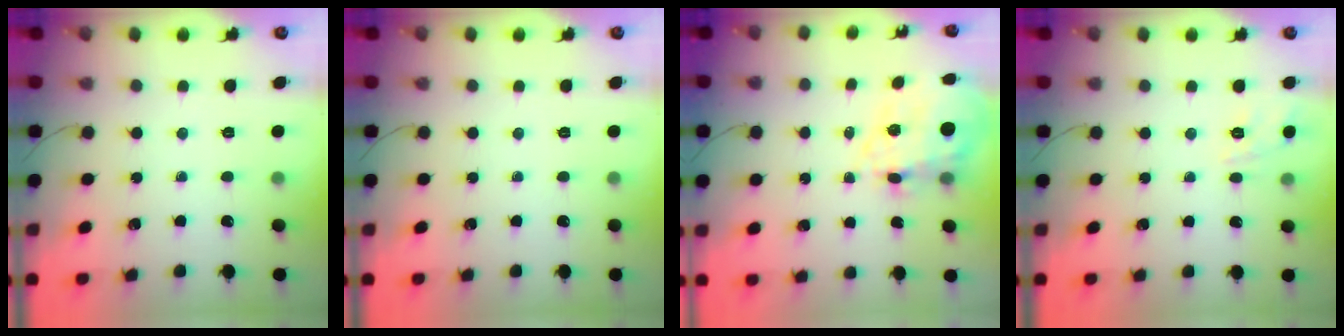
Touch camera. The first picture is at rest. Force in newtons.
{"total": 0.0}
{"total": 14.1, "press": 13.7, "slide": 3.4}
{"total": 10.6, "press": 10.6, "slide": 1.3}